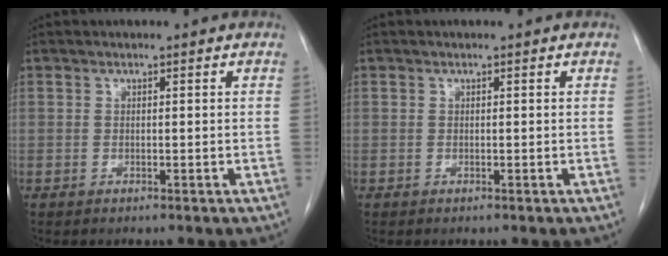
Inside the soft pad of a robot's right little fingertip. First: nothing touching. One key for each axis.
{"total": 0.0}